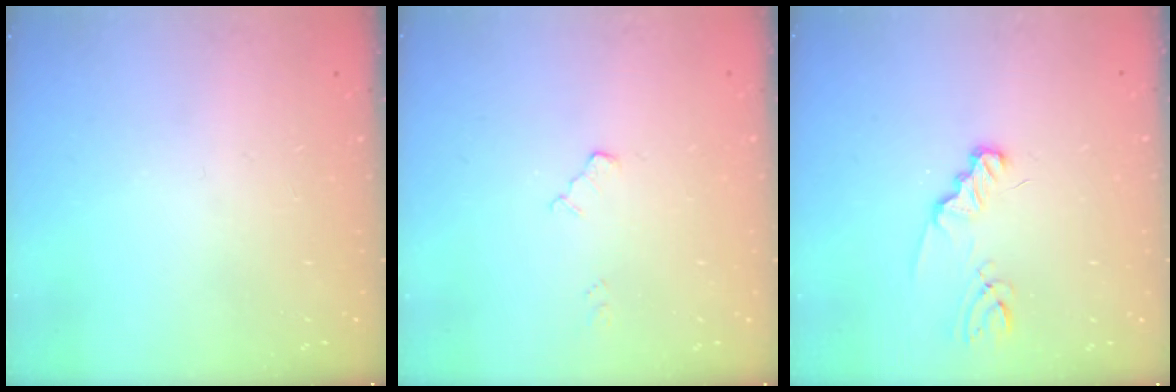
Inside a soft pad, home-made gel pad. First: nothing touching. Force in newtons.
{"total": 3.2, "press": 3.2, "slide": 0.4}
{"total": 2.7, "press": 2.7, "slide": 0.4}